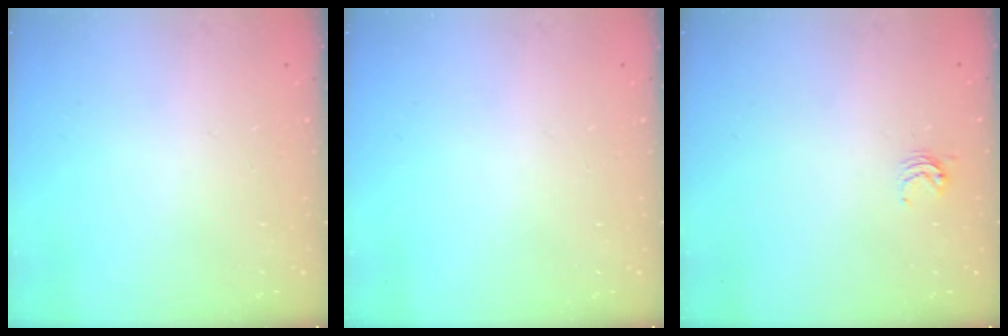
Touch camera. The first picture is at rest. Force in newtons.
{"total": 0.0}
{"total": 3.5, "press": 3.5, "slide": 0.4}